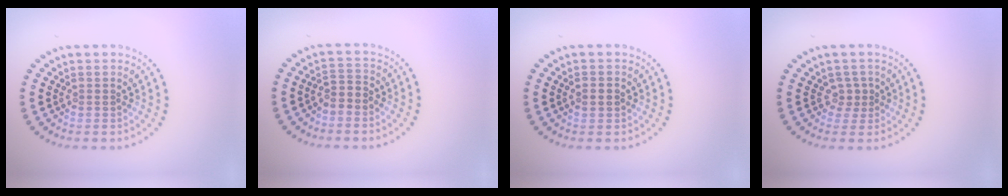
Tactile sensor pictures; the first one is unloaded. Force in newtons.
{"total": 1.8, "press": 1.4, "slide": 1.2}
{"total": 1.7, "press": 1.7, "slide": 0.1}
{"total": 1.5, "press": 1.0, "slide": 1.2}